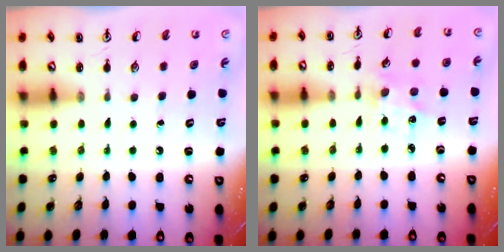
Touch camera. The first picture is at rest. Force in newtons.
{"total": 1.6, "press": 1.6, "slide": 0.0}